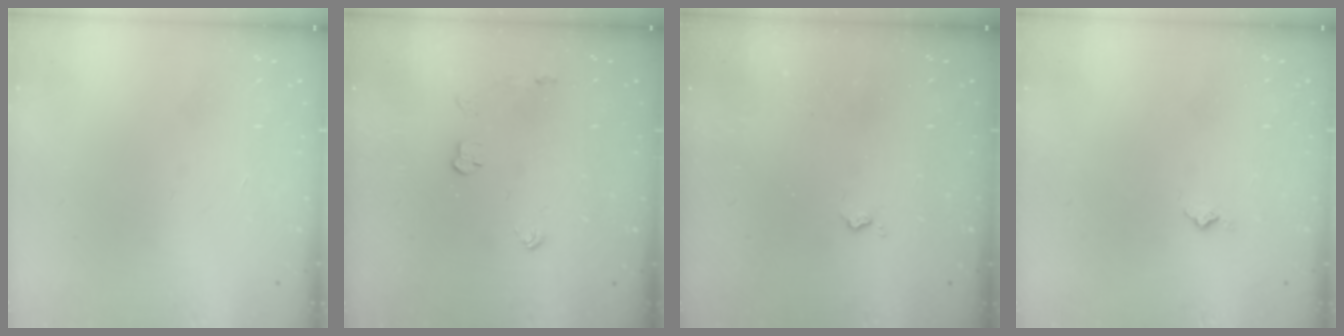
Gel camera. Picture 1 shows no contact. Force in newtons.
{"total": 3.6, "press": 3.5, "slide": 0.6}
{"total": 2.4, "press": 2.3, "slide": 0.5}
{"total": 3.3, "press": 3.2, "slide": 0.5}